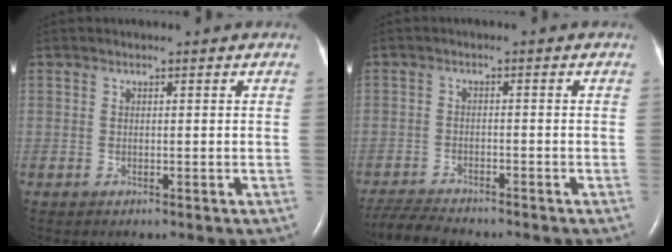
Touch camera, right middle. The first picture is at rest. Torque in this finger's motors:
{"motor_torque": [0.31, -0.33, 0.08, 0.03]}